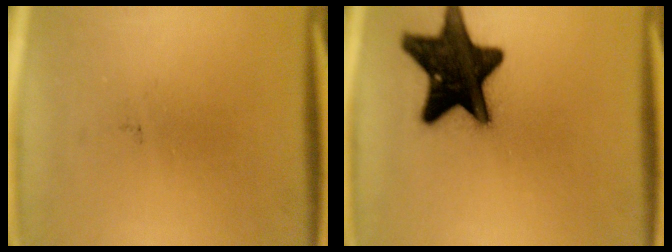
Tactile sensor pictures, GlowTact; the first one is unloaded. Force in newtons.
{"total": 18.6}